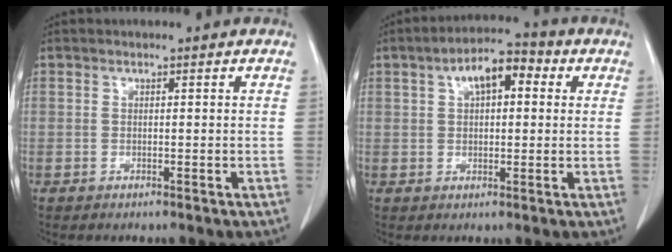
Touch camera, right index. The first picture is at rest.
{"total": 7.8, "force": [2.7, 3.5, 6.4], "torque": [-0.100, 0.034, 0.039]}